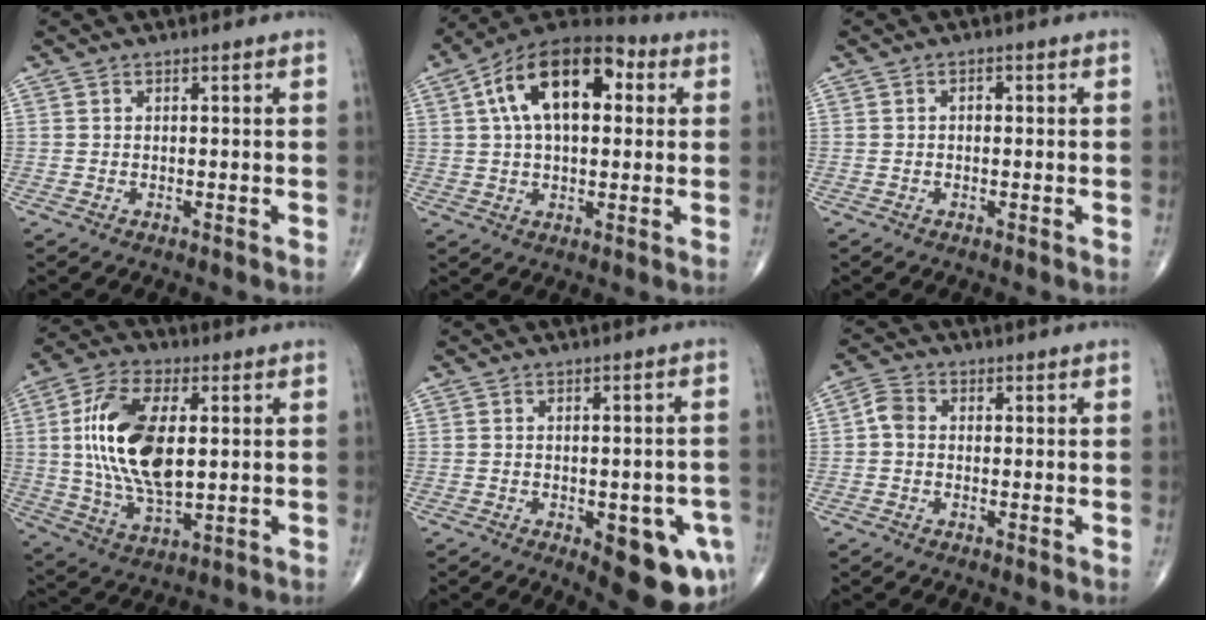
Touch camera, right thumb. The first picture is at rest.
{"total": 17.6, "force": [4.4, 9.5, 14.2], "torque": [-0.216, 0.027, 0.060]}
{"total": 0.9, "force": [-0.1, 0.6, 0.7], "torque": [-0.002, 0.003, -0.005]}
{"total": 18.0, "force": [2.1, 8.8, 15.5], "torque": [-0.297, -0.007, 0.040]}
{"total": 12.9, "force": [-5.0, 5.6, 10.5], "torque": [-0.100, 0.013, -0.047]}
{"total": 3.1, "force": [-0.2, 2.4, 2.0], "torque": [-0.033, 0.008, -0.014]}